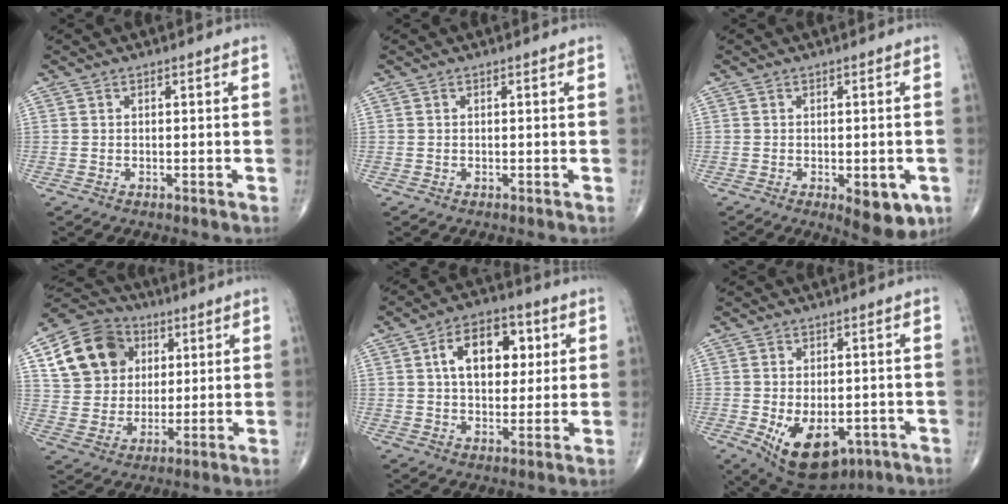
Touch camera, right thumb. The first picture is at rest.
{"total": 0.0}
{"total": 7.5, "force": [-2.7, 3.4, 6.1], "torque": [-0.062, -0.003, -0.026]}
{"total": 15.8, "force": [5.5, 12.9, 7.4], "torque": [-0.107, 0.003, 0.098]}
{"total": 13.1, "force": [3.4, 8.1, 9.7], "torque": [-0.113, 0.005, 0.050]}
{"total": 13.4, "force": [-4.9, 7.8, 9.7], "torque": [-0.140, -0.003, -0.053]}